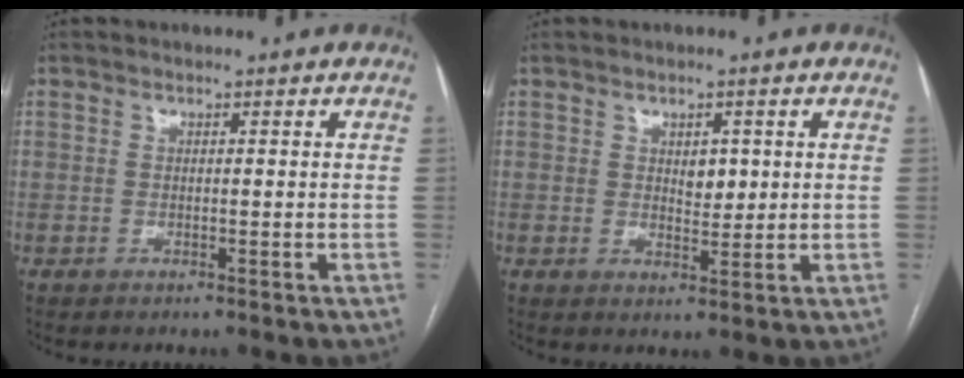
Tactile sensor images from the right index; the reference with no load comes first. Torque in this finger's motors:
{"motor_torque": [0.01, 0.01, 0.01, 0.03]}